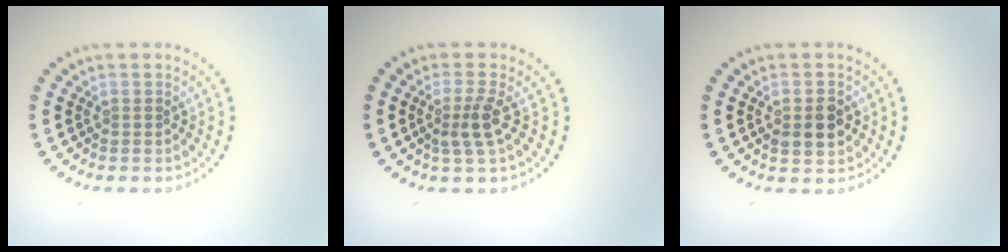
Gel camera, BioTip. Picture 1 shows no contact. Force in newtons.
{"total": 2.3, "press": 1.8, "slide": 1.4}
{"total": 2.9, "press": 2.9, "slide": 0.2}